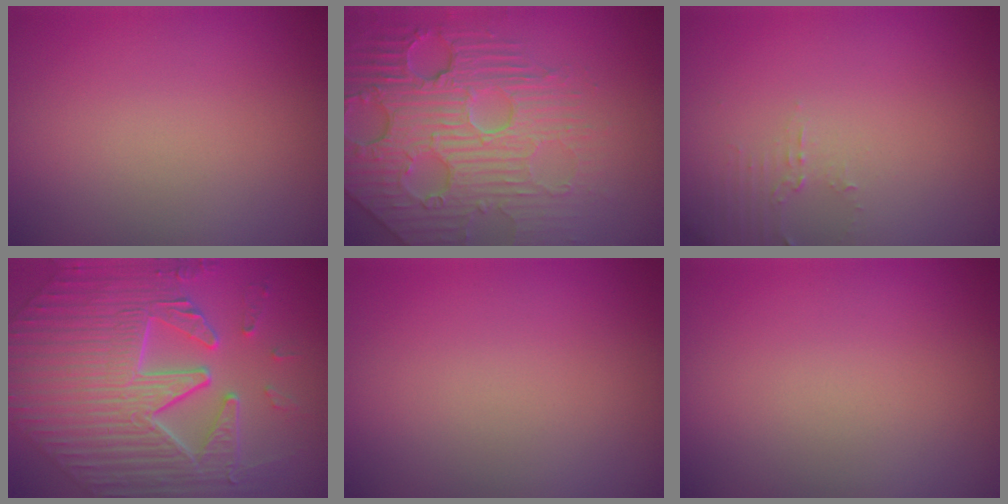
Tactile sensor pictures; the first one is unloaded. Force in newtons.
{"total": 7.8, "press": 6.1, "slide": 4.9}
{"total": 1.4, "press": 1.4, "slide": 0.4}
{"total": 9.4, "press": 7.4, "slide": 5.9}
{"total": 0.0}
{"total": 0.0}